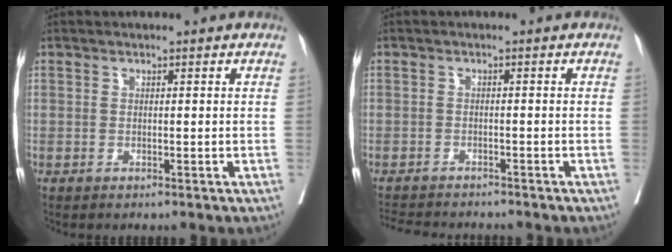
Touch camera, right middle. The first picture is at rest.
{"total": 7.1, "force": [-6.6, 1.3, 2.1], "torque": [-0.028, -0.006, -0.098]}